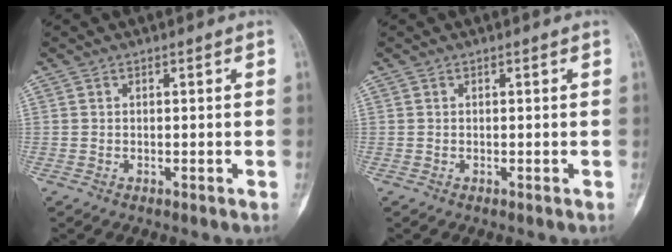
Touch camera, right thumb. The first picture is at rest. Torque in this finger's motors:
{"motor_torque": [2.51, 2.51, -0.01, -0.01, 0.00]}